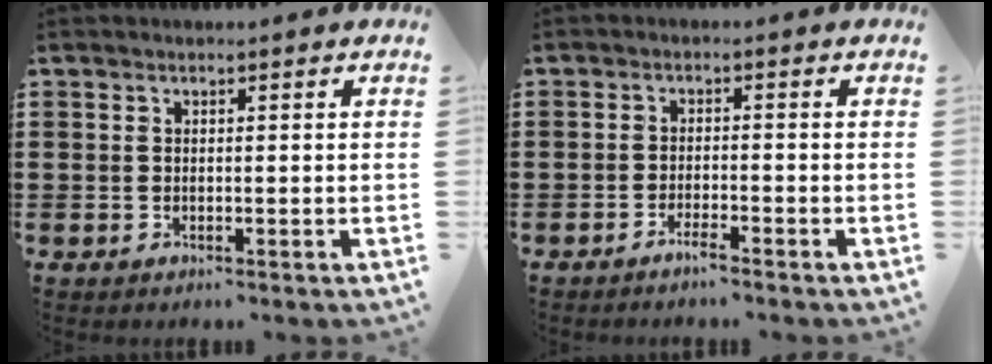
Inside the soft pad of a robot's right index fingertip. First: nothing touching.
{"total": 2.0, "force": [-1.7, 0.0, 1.0], "torque": [-0.016, 0.000, -0.031]}